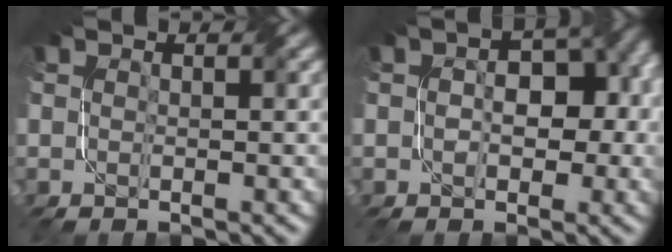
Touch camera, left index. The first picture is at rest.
{"total": 5.5, "force": [-0.8, 3.5, 4.2], "torque": [-0.039, 0.013, -0.010]}